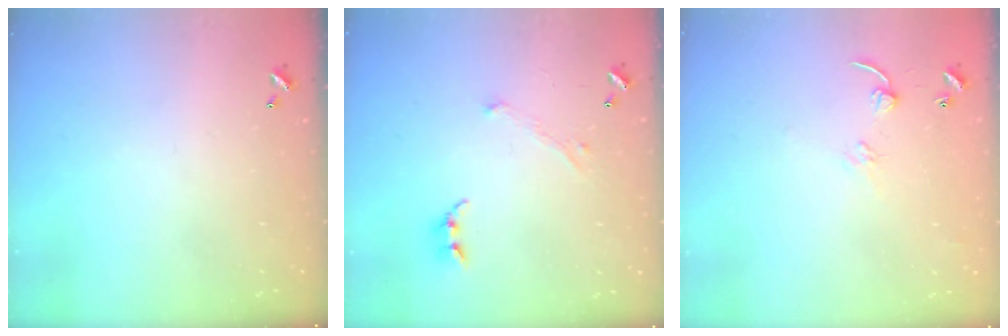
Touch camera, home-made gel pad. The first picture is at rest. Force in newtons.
{"total": 1.7, "press": 1.6, "slide": 0.5}
{"total": 5.2, "press": 5.1, "slide": 0.6}